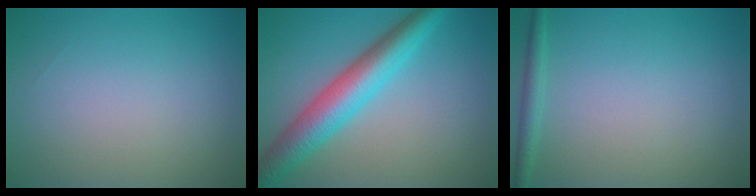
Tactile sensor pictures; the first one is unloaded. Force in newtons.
{"total": 6.4, "press": 6.4, "slide": 0.2}
{"total": 1.4, "press": 1.4, "slide": 0.1}